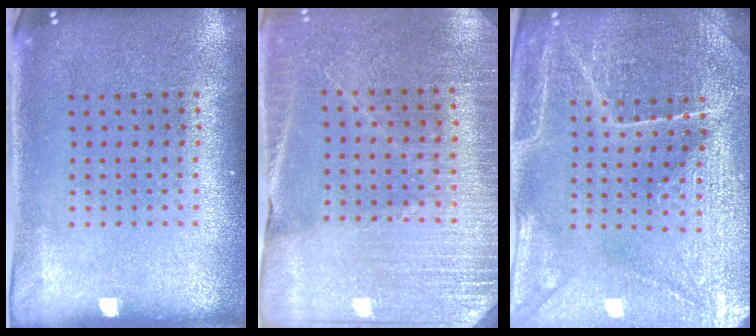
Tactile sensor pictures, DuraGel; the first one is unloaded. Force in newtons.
{"total": 2.9, "press": 2.9, "slide": 0.2}
{"total": 4.3, "press": 4.2, "slide": 1.0}